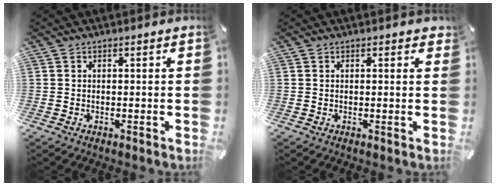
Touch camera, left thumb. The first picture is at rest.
{"total": 0.9, "force": [0.4, 0.2, 0.7], "torque": [-0.008, -0.003, 0.005]}